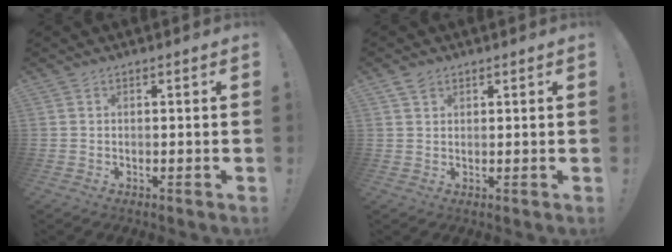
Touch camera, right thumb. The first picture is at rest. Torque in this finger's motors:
{"motor_torque": [-0.43, 0.37, 0.23, 0.01, 0.11]}